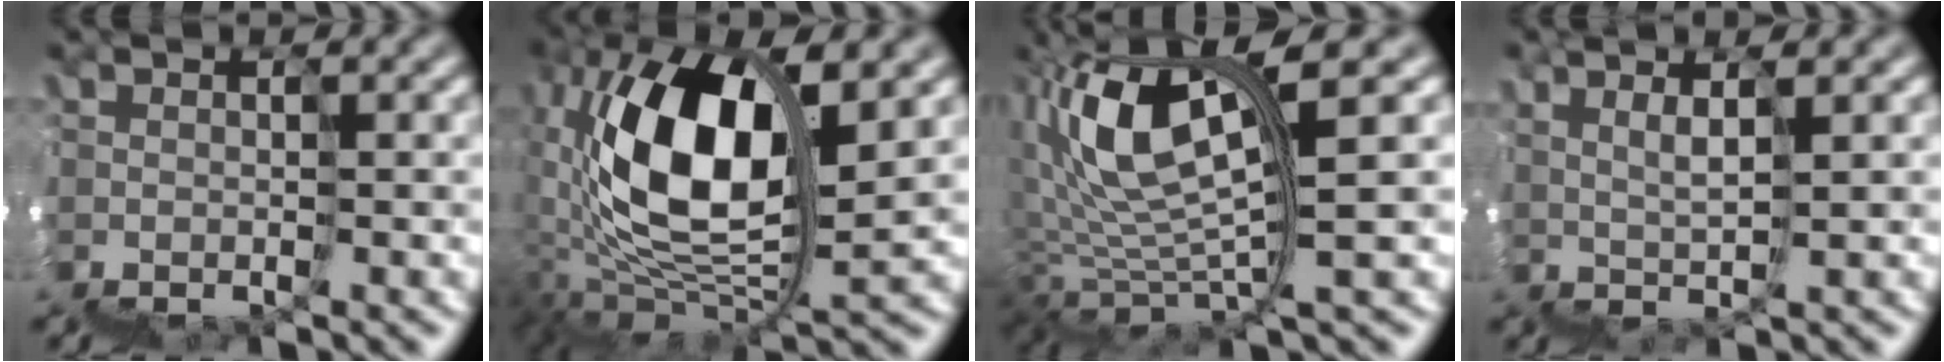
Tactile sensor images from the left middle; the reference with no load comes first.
{"total": 8.3, "force": [4.5, 3.2, 6.2], "torque": [-0.123, 0.035, 0.073]}
{"total": 7.5, "force": [6.2, -0.2, 4.3], "torque": [-0.099, 0.034, 0.113]}
{"total": 4.5, "force": [4.4, -0.6, 0.6], "torque": [0.012, 0.051, 0.085]}